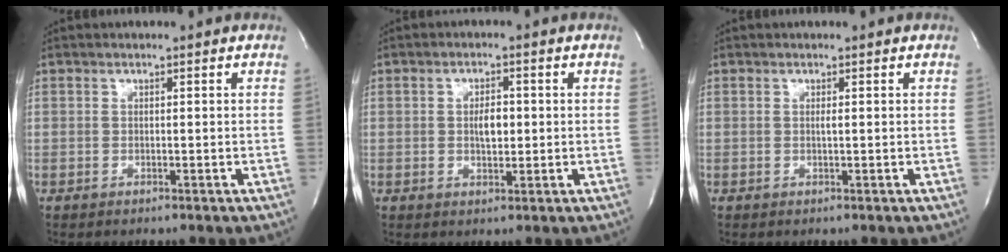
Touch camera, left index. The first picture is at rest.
{"total": 3.2, "force": [-0.1, 1.5, 2.9], "torque": [-0.048, -0.002, 0.000]}
{"total": 0.5, "force": [-0.1, -0.1, 0.5], "torque": [-0.013, -0.004, 0.000]}